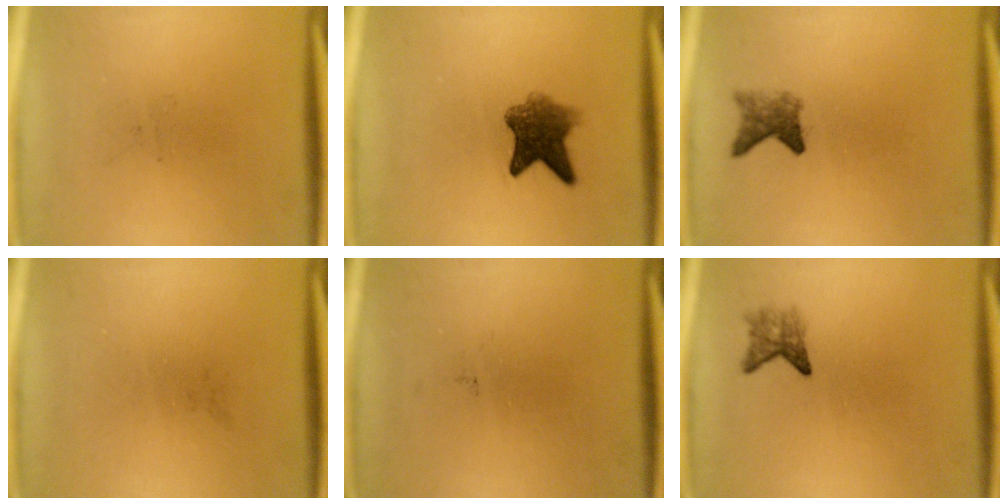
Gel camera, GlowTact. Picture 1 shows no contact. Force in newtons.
{"total": 6.3}
{"total": 2.7}
{"total": 0.0}
{"total": 0.0}
{"total": 2.3}